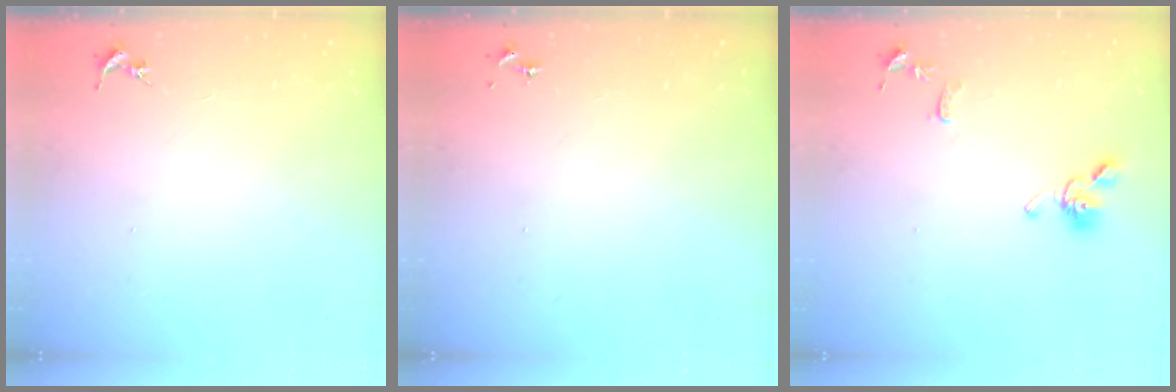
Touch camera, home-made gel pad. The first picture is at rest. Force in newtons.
{"total": 0.0}
{"total": 10.1, "press": 10.1, "slide": 1.2}